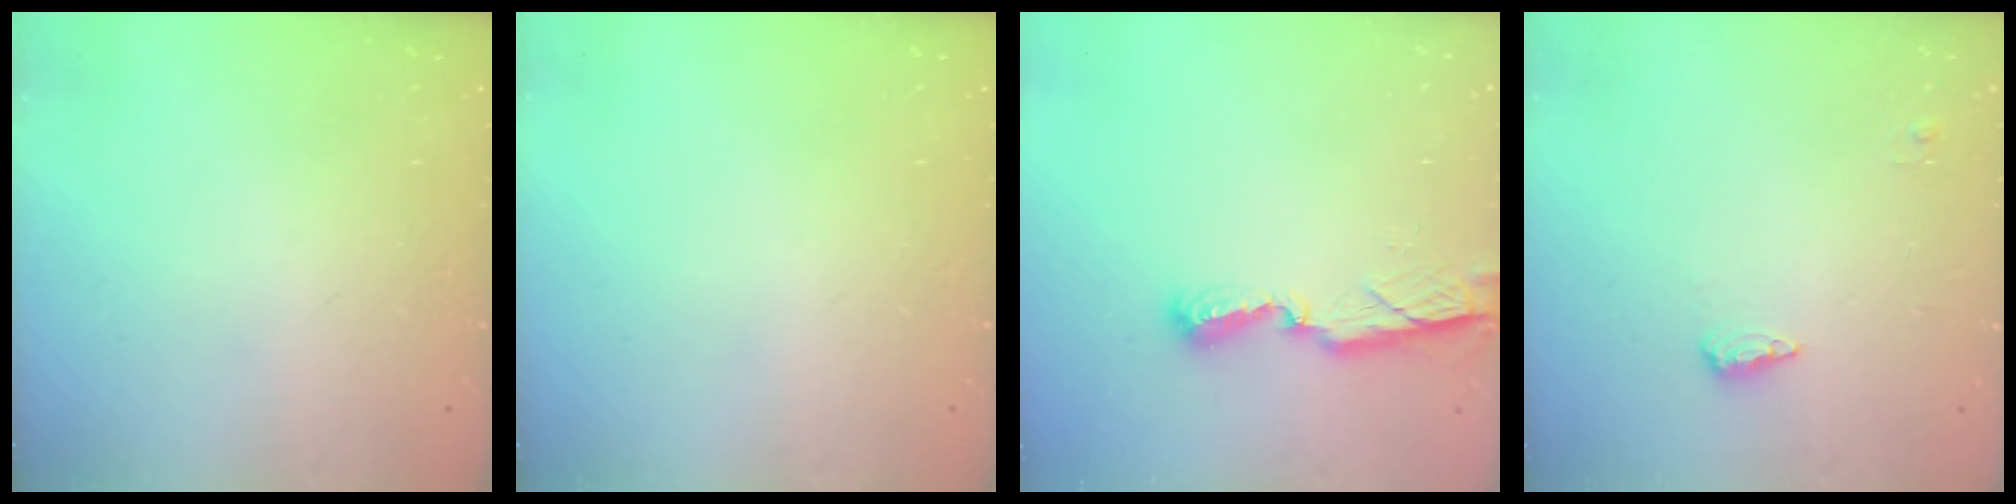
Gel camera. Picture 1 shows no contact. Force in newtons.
{"total": 0.0}
{"total": 7.7, "press": 7.7, "slide": 0.2}
{"total": 5.0, "press": 4.9, "slide": 1.1}